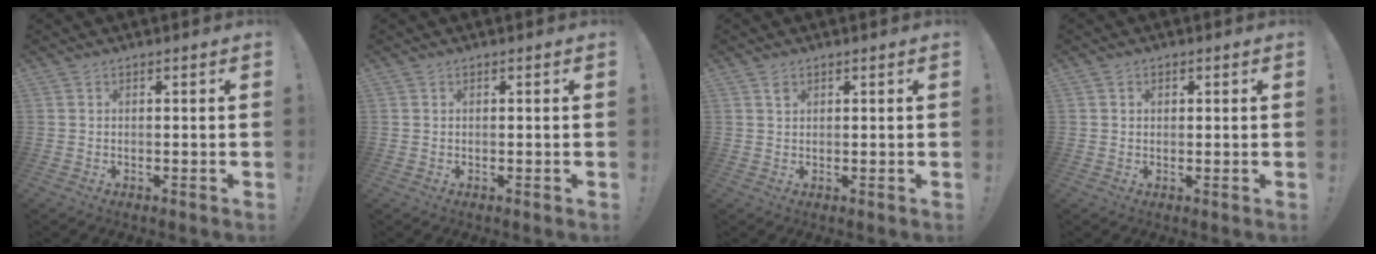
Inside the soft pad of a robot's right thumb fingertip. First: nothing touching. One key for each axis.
{"total": 0.0}
{"total": 1.4, "fx": 0.9, "fy": 0.9, "fz": 0.6, "tx": -0.003, "ty": -0.003, "tz": 0.015}
{"total": 1.2, "fx": 0.3, "fy": 1.1, "fz": 0.5, "tx": -0.002, "ty": 0.001, "tz": 0.003}